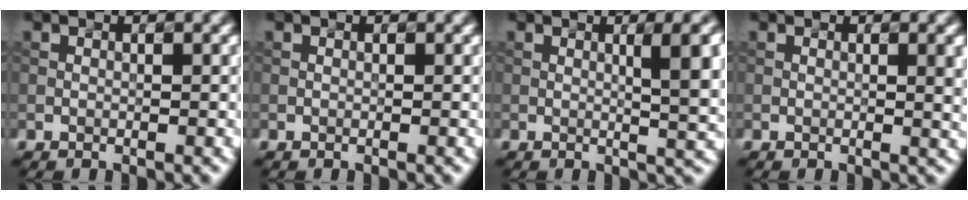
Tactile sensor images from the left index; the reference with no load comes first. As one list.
[{"total": 0.0}, {"total": 5.8, "force": [1.0, 1.4, 5.5], "torque": [-0.060, 0.007, 0.021]}, {"total": 2.5, "force": [0.4, 0.8, 2.4], "torque": [-0.020, 0.004, 0.008]}]